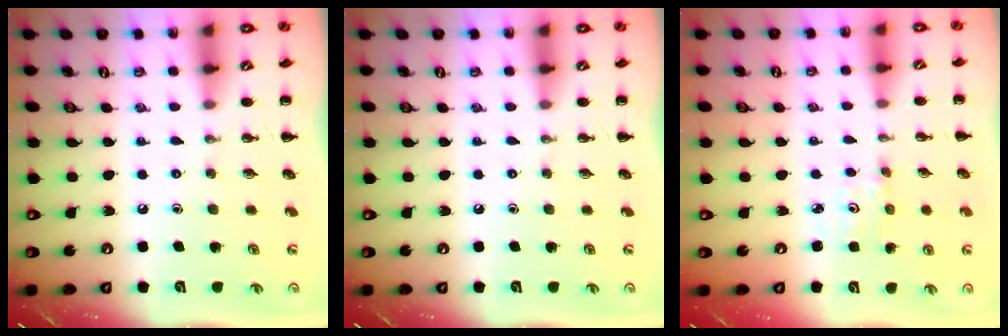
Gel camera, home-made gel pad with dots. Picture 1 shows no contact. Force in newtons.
{"total": 0.0}
{"total": 1.2, "press": 1.1, "slide": 0.4}